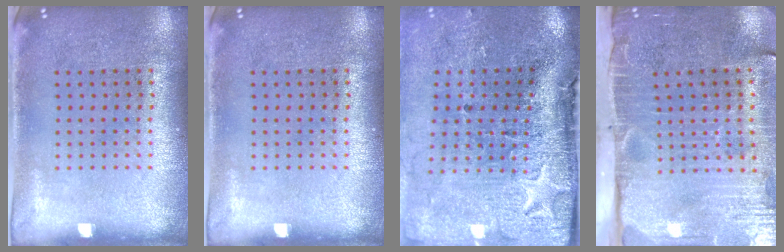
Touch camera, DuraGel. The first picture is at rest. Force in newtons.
{"total": 0.0}
{"total": 4.8, "press": 3.8, "slide": 3.0}
{"total": 4.7, "press": 3.8, "slide": 2.7}